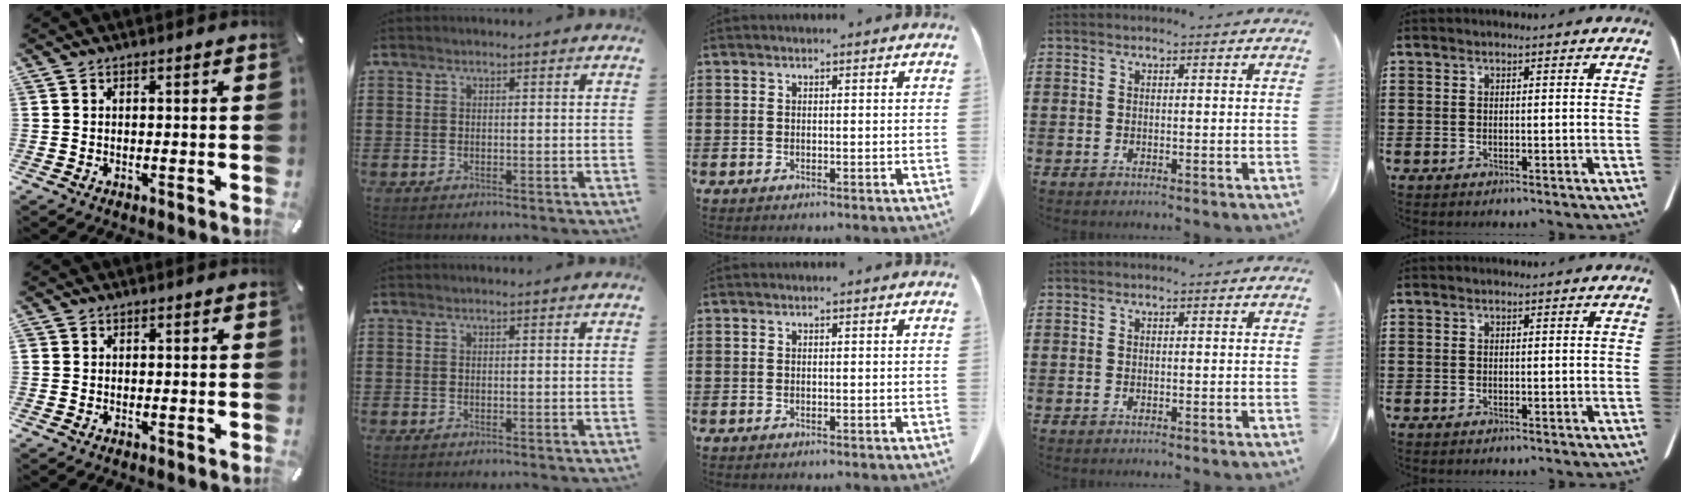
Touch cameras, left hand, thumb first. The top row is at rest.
{"thumb": {"total": 0.5, "force": [0.0, 0.5, 0.0], "torque": [0.003, 0.007, -0.002]}}